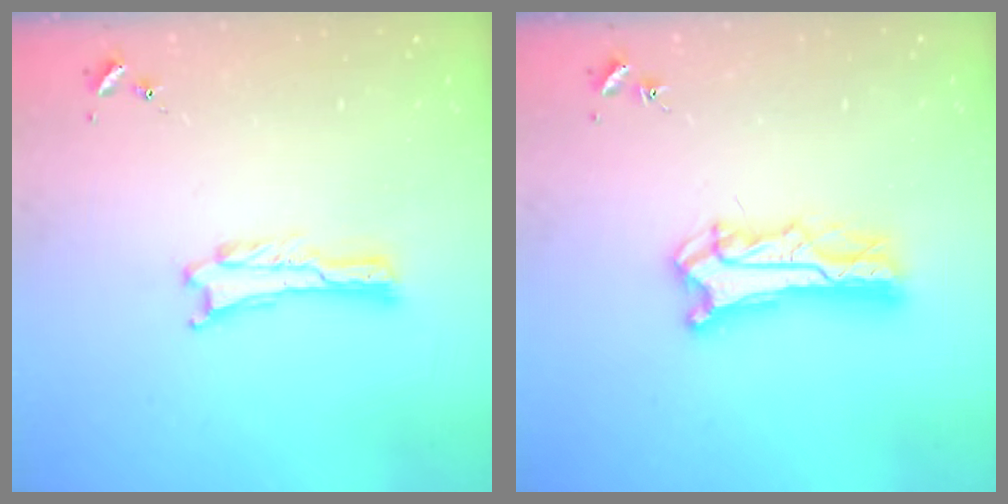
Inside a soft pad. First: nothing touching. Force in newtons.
{"total": 8.4, "press": 8.3, "slide": 0.8}